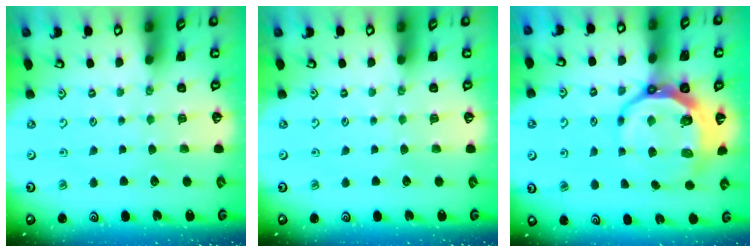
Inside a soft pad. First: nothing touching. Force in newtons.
{"total": 0.0}
{"total": 11.0, "press": 10.1, "slide": 4.2}